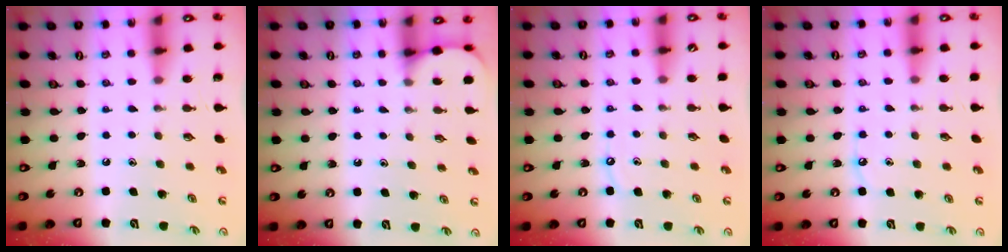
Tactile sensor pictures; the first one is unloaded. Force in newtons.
{"total": 2.4, "press": 2.4, "slide": 0.2}
{"total": 5.2, "press": 5.1, "slide": 0.6}
{"total": 3.9, "press": 3.9, "slide": 0.6}